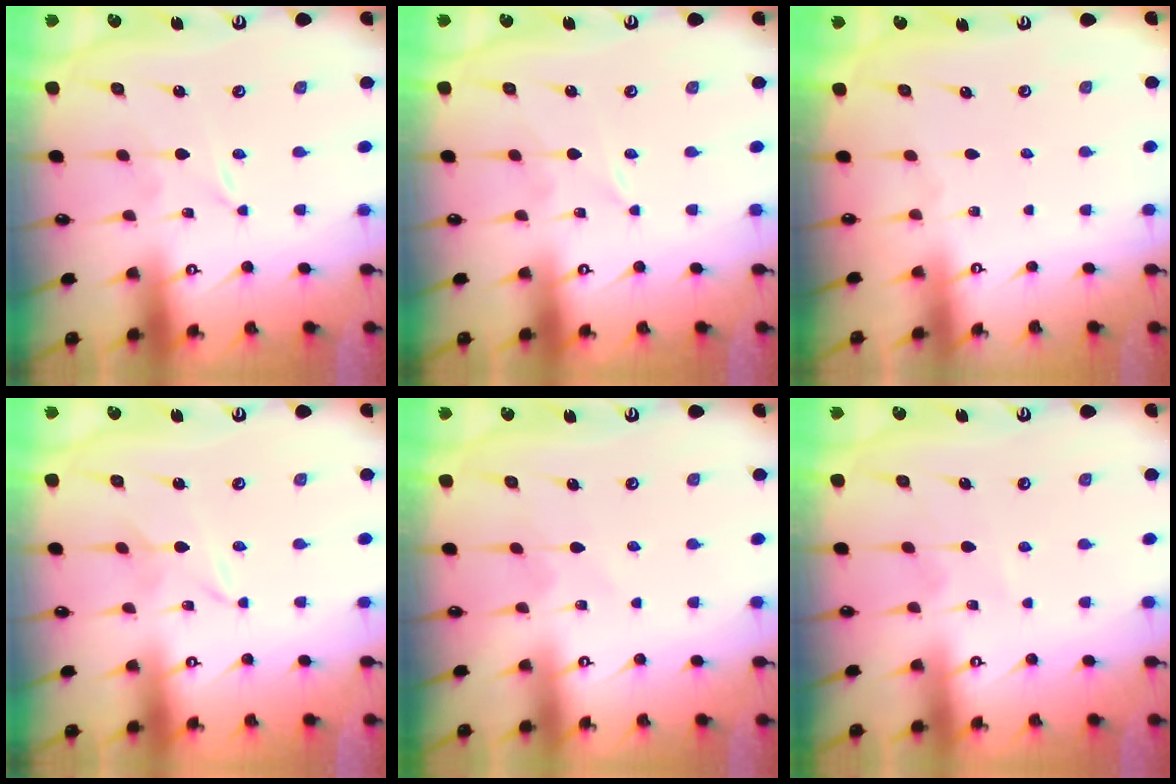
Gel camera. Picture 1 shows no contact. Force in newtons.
{"total": 0.8, "press": 0.8, "slide": 0.1}
{"total": 0.5, "press": 0.5, "slide": 0.1}
{"total": 1.4, "press": 1.4, "slide": 0.2}
{"total": 4.2, "press": 4.2, "slide": 0.5}
{"total": 3.9, "press": 3.8, "slide": 0.4}